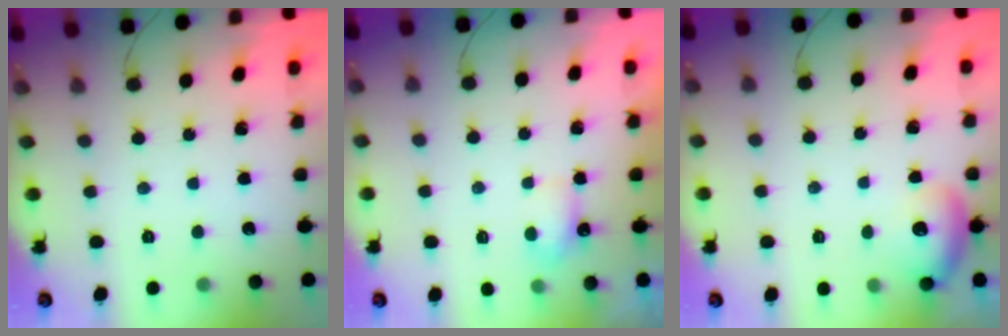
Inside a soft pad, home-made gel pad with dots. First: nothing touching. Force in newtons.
{"total": 4.3, "press": 4.1, "slide": 1.2}
{"total": 11.2, "press": 10.3, "slide": 4.4}